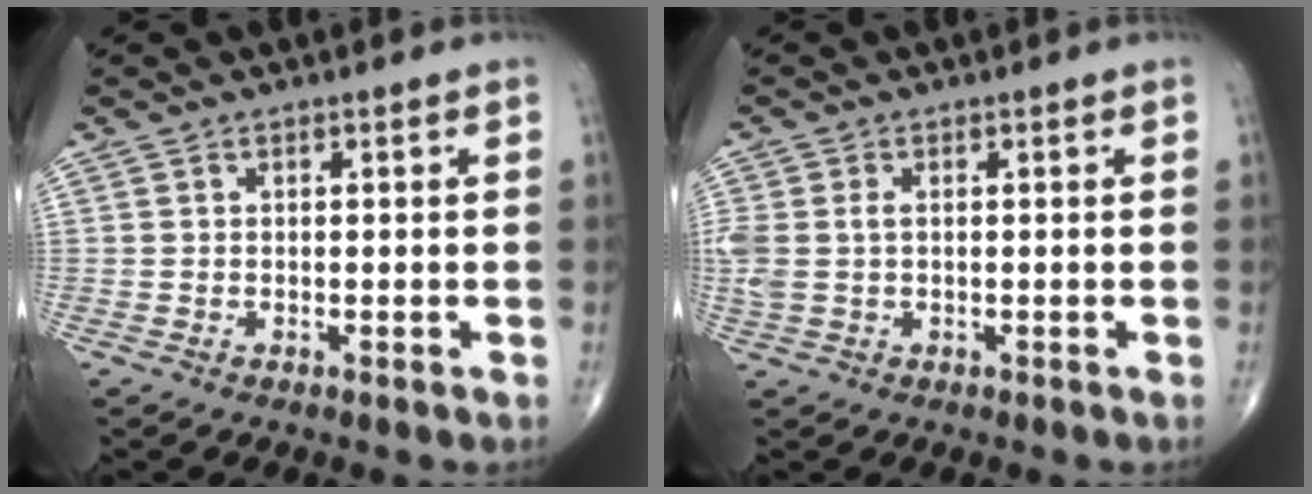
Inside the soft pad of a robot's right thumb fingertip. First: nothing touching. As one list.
[{"total": 4.1, "force": [0.3, 2.6, 3.1], "torque": [-0.096, 0.013, 0.009]}]